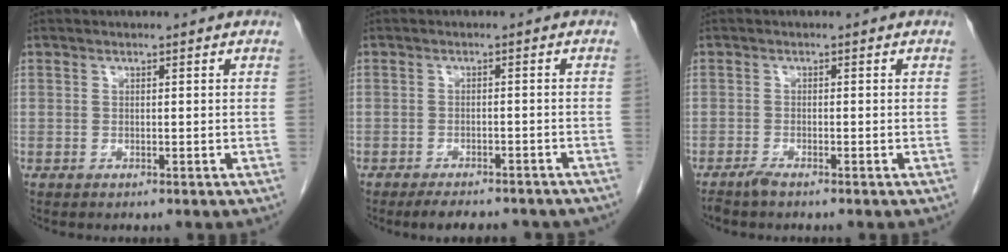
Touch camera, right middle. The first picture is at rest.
{"total": 9.2, "force": [-8.0, 2.6, 3.7], "torque": [-0.047, -0.001, -0.095]}
{"total": 1.4, "force": [-1.2, -0.1, 0.7], "torque": [-0.022, -0.004, -0.025]}